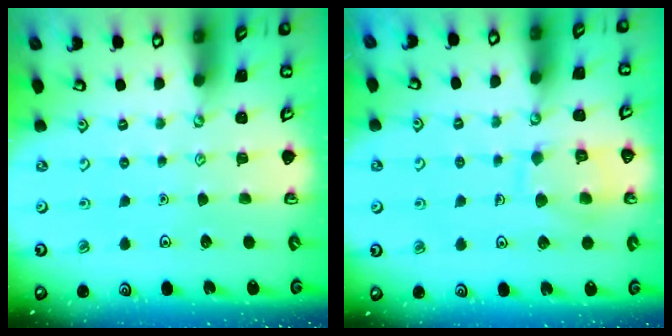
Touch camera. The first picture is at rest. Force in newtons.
{"total": 9.6, "press": 9.6, "slide": 0.1}